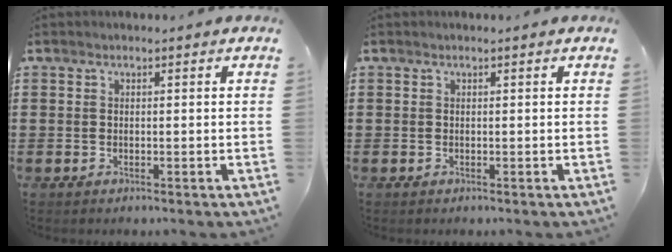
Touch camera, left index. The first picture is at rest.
{"total": 0.0}